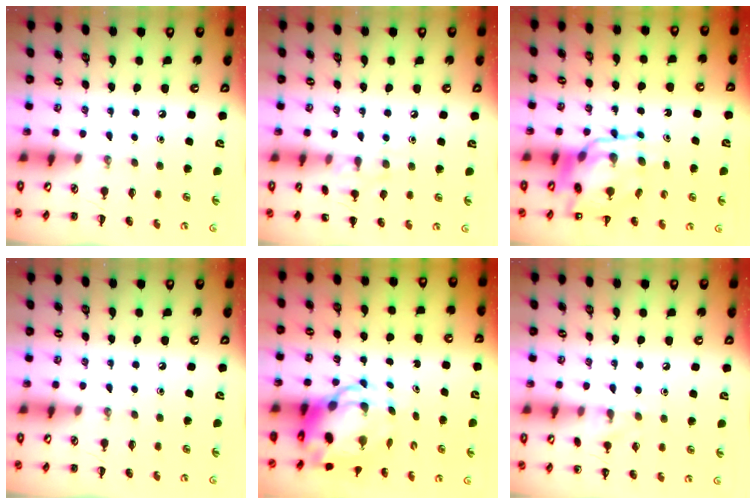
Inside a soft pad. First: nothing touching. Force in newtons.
{"total": 8.7, "press": 8.5, "slide": 1.9}
{"total": 12.4, "press": 11.9, "slide": 3.5}
{"total": 0.0}
{"total": 9.3, "press": 8.9, "slide": 2.7}
{"total": 7.7, "press": 7.4, "slide": 2.3}